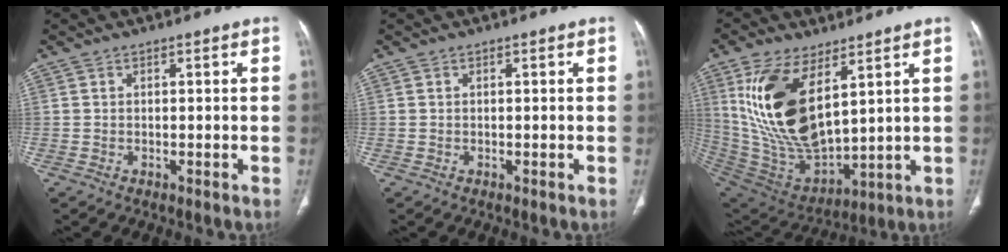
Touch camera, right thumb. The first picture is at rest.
{"total": 0.0}
{"total": 20.2, "force": [7.4, 9.6, 16.2], "torque": [-0.305, -0.033, 0.162]}